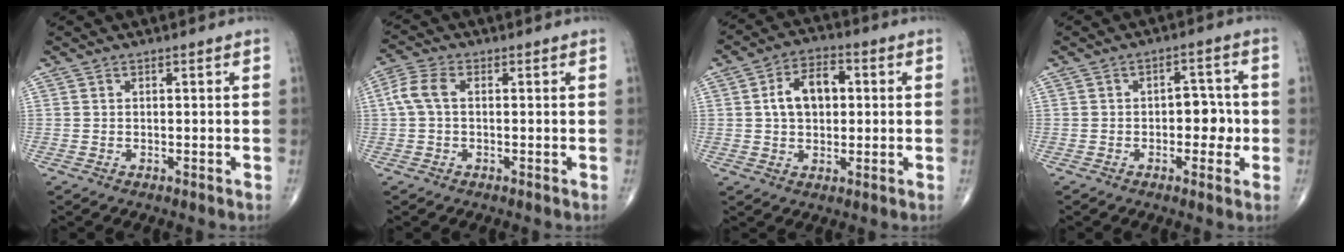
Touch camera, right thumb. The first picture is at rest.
{"total": 4.7, "force": [0.3, 2.6, 3.9], "torque": [-0.099, 0.014, 0.001]}
{"total": 9.0, "force": [1.1, 5.8, 6.8], "torque": [-0.098, 0.017, 0.015]}
{"total": 5.8, "force": [-0.9, 3.5, 4.5], "torque": [-0.026, 0.016, -0.017]}